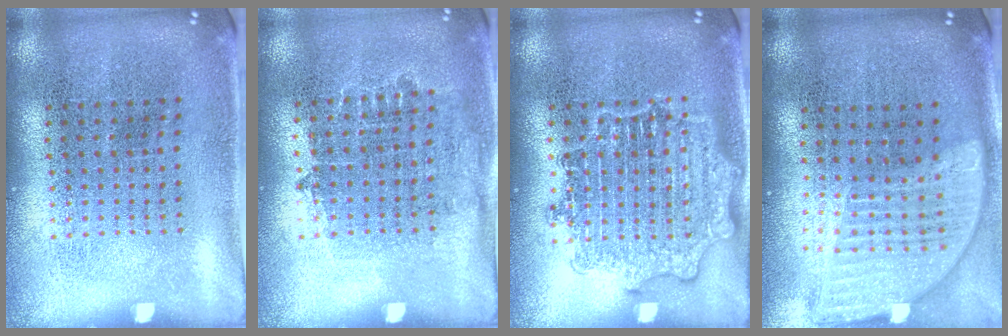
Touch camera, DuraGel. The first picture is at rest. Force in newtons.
{"total": 0.7, "press": 0.7, "slide": 0.3}
{"total": 3.1, "press": 3.1, "slide": 0.6}
{"total": 1.9, "press": 1.5, "slide": 1.2}